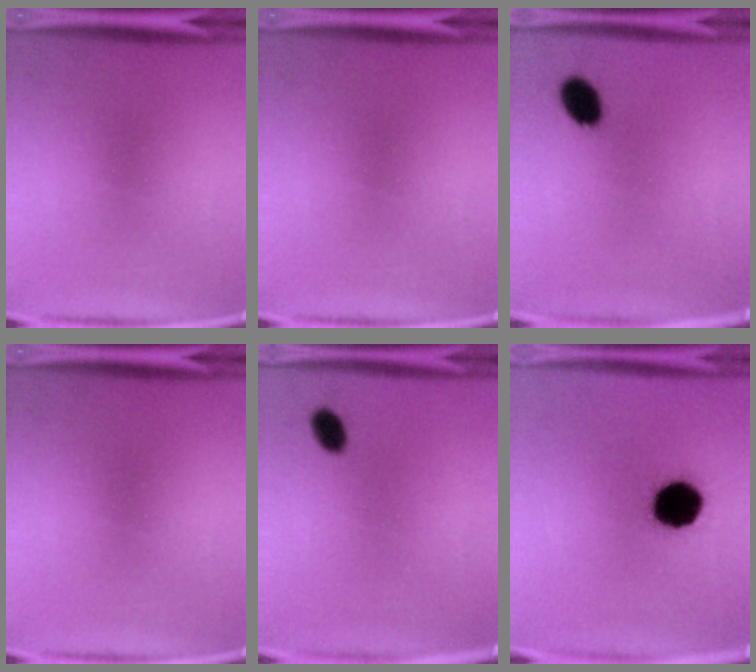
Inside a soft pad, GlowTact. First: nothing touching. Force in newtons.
{"total": 0.0}
{"total": 5.5}
{"total": 0.0}
{"total": 3.3}
{"total": 16.0}